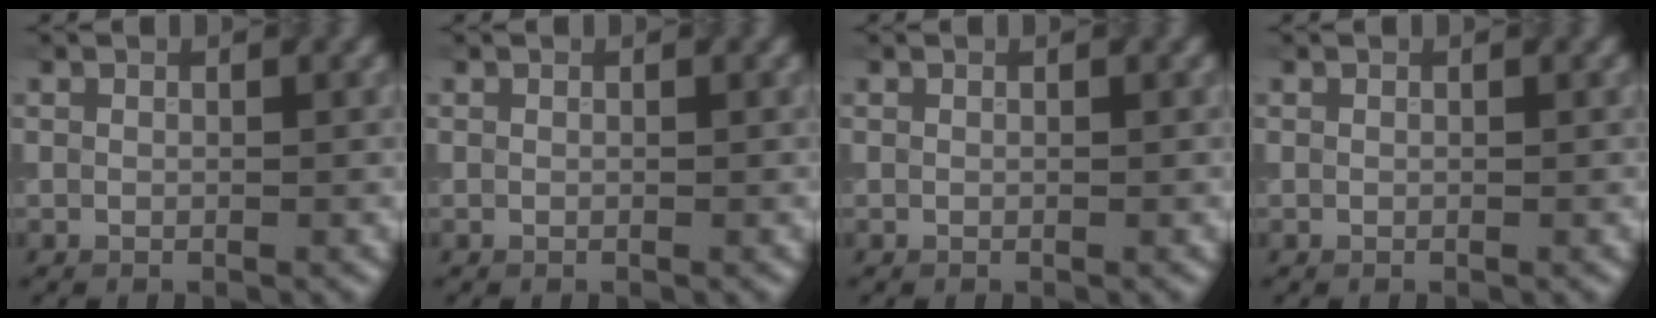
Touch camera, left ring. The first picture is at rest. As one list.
[{"total": 0.0}, {"total": 0.0}, {"total": 0.0}]